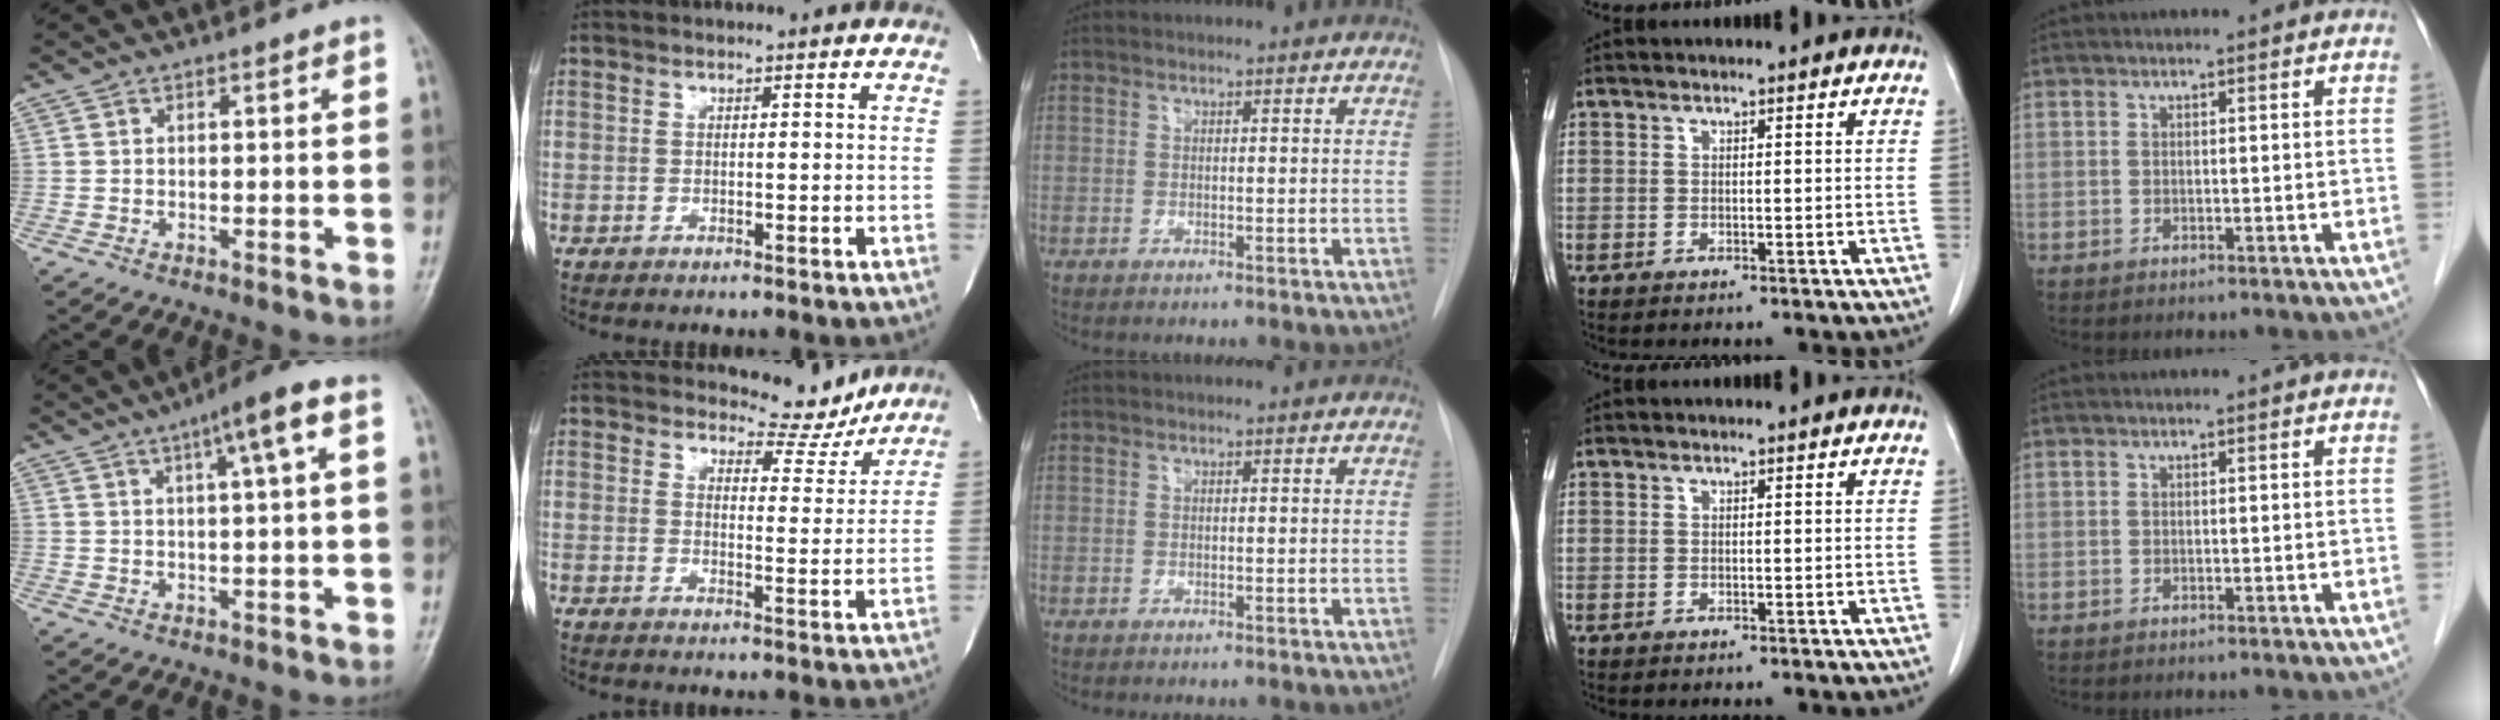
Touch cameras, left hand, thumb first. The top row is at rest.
{"thumb": {"total": 7.4, "force": [2.8, 0.3, 6.8], "torque": [-0.113, 0.012, 0.041]}, "index": {"total": 6.8, "force": [6.6, 1.9, 0.0], "torque": [0.005, -0.026, 0.080]}}